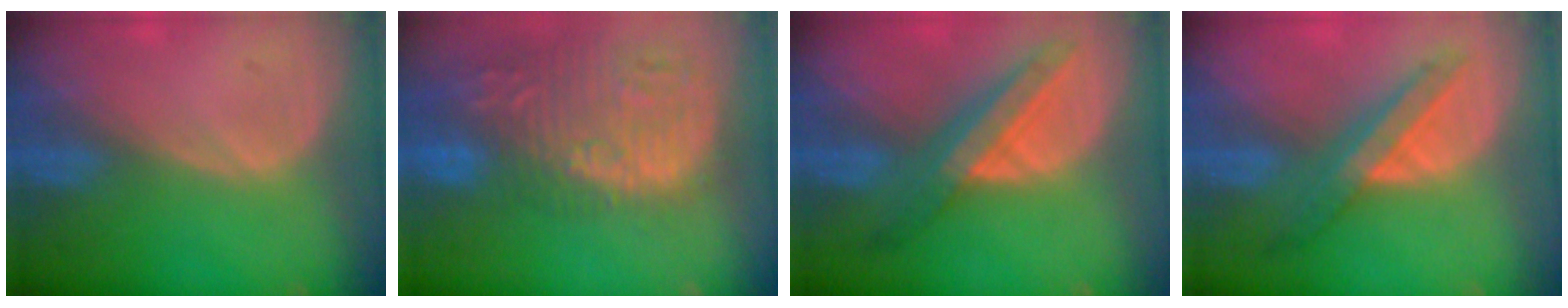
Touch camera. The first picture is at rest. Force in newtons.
{"total": 15.5, "press": 13.1, "slide": 8.3}
{"total": 7.2, "press": 6.8, "slide": 2.4}
{"total": 6.9, "press": 6.3, "slide": 2.9}